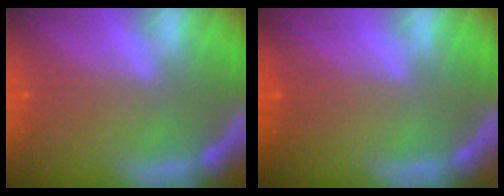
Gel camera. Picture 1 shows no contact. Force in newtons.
{"total": 0.0}